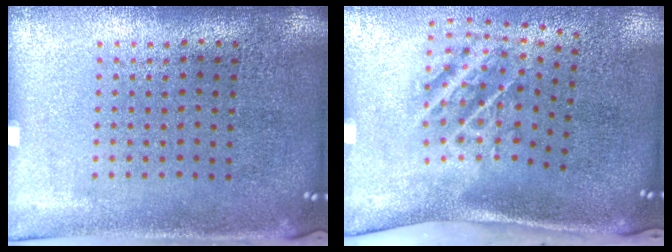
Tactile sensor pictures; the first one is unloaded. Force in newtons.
{"total": 2.0, "press": 1.2, "slide": 1.7}